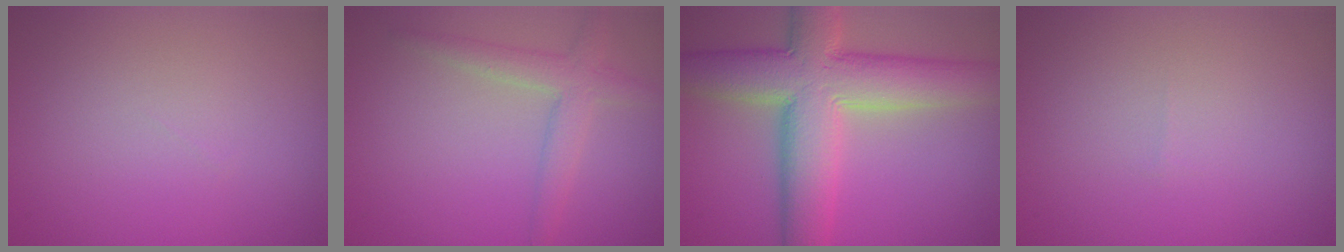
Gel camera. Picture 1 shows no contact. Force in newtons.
{"total": 2.8, "press": 2.8, "slide": 0.2}
{"total": 10.2, "press": 10.2, "slide": 0.9}
{"total": 0.0}